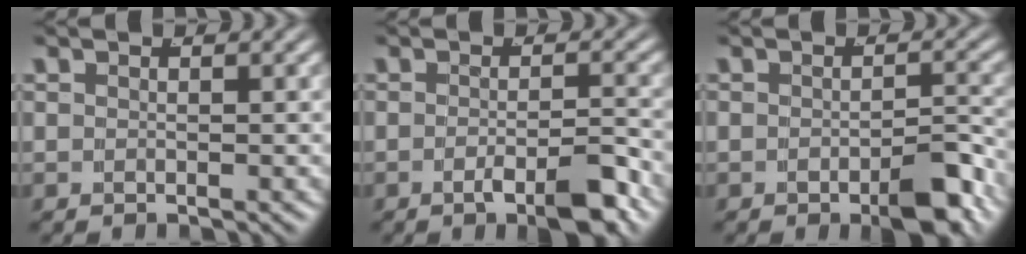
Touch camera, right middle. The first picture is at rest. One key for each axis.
{"total": 3.9, "fx": -2.5, "fy": 0.6, "fz": 2.9, "tx": -0.039, "ty": -0.002, "tz": -0.043}
{"total": 3.6, "fx": -2.0, "fy": 1.1, "fz": 2.8, "tx": -0.035, "ty": -0.002, "tz": -0.034}